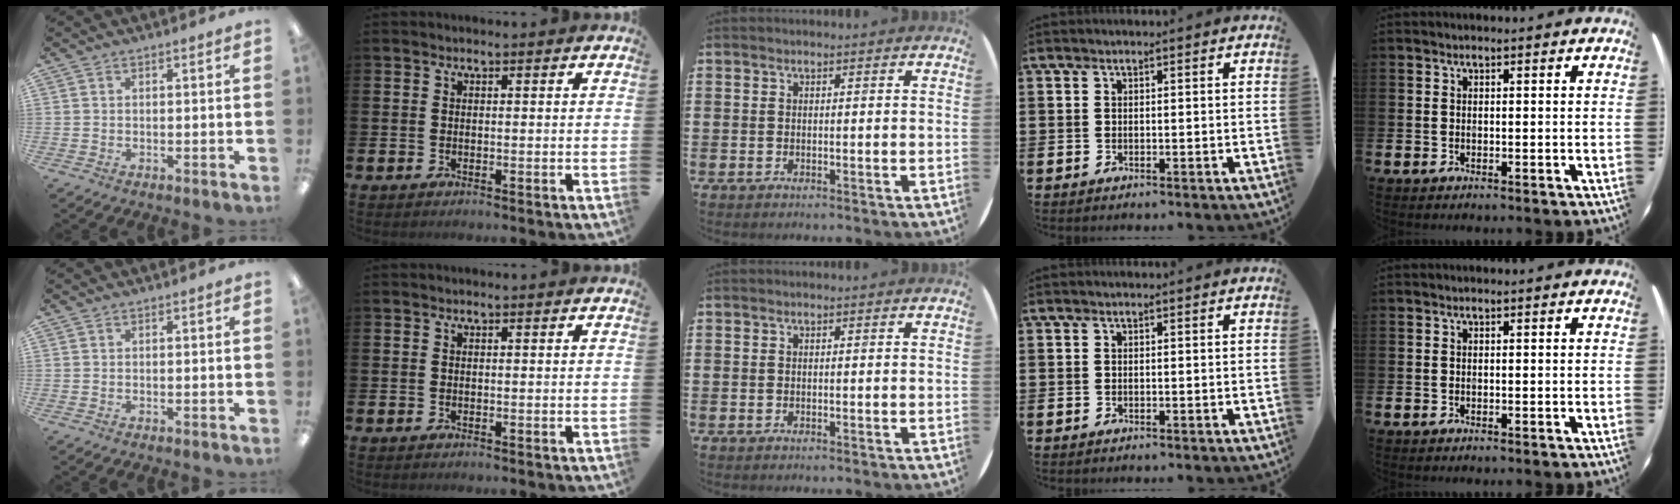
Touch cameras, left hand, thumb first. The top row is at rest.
{}